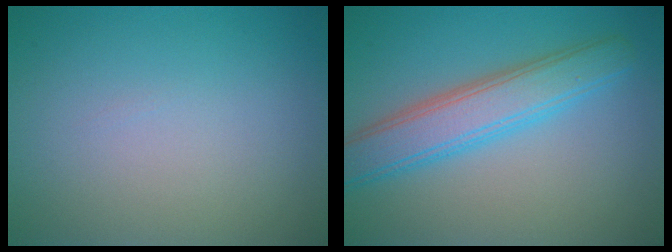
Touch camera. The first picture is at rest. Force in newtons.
{"total": 5.2, "press": 5.2, "slide": 0.1}